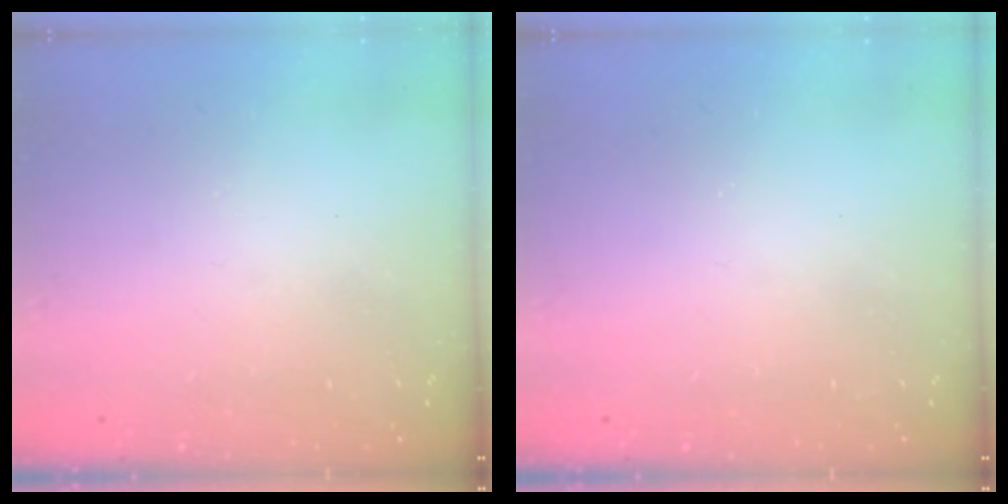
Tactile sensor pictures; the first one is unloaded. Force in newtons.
{"total": 0.0}